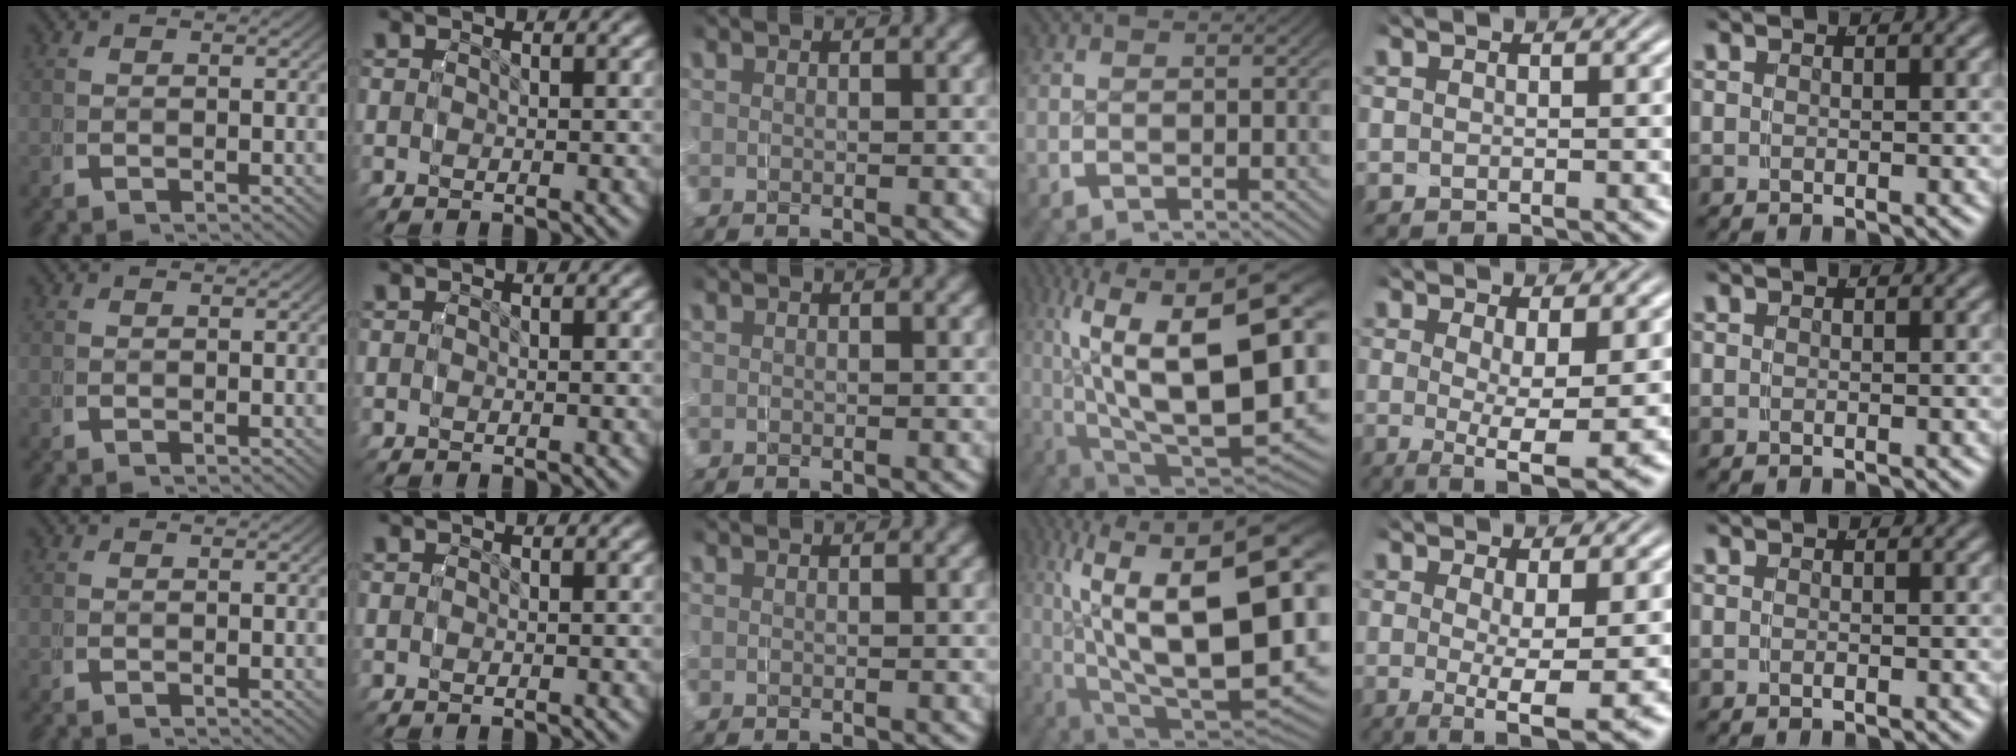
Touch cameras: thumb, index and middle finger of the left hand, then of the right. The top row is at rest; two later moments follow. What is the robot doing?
{"motion": "grasp_and_lifting", "object": "water bottle"}